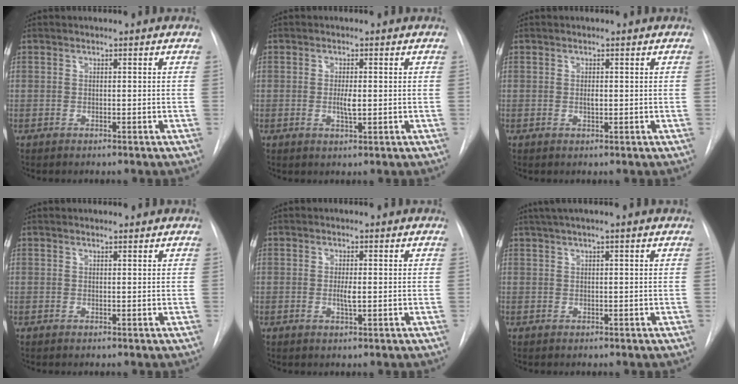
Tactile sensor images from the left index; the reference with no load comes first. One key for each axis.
{"total": 2.6, "fx": -0.2, "fy": 0.6, "fz": 2.5, "tx": -0.048, "ty": -0.003, "tz": -0.001}
{"total": 1.0, "fx": 0.0, "fy": 0.4, "fz": 0.9, "tx": -0.017, "ty": -0.001, "tz": 0.002}
{"total": 0.8, "fx": 0.8, "fy": 0.2, "fz": 0.2, "tx": -0.011, "ty": 0.005, "tz": 0.013}
{"total": 2.1, "fx": -0.1, "fy": 0.4, "fz": 2.0, "tx": -0.041, "ty": -0.002, "tz": -0.001}
{"total": 4.3, "fx": 3.1, "fy": -0.2, "fz": 3.0, "tx": -0.054, "ty": 0.030, "tz": 0.053}